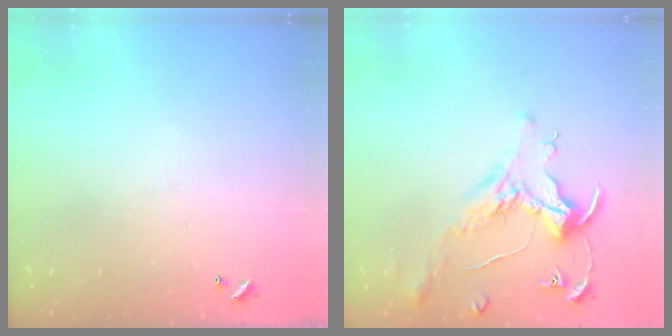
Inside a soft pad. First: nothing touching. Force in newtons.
{"total": 1.6, "press": 1.4, "slide": 0.7}